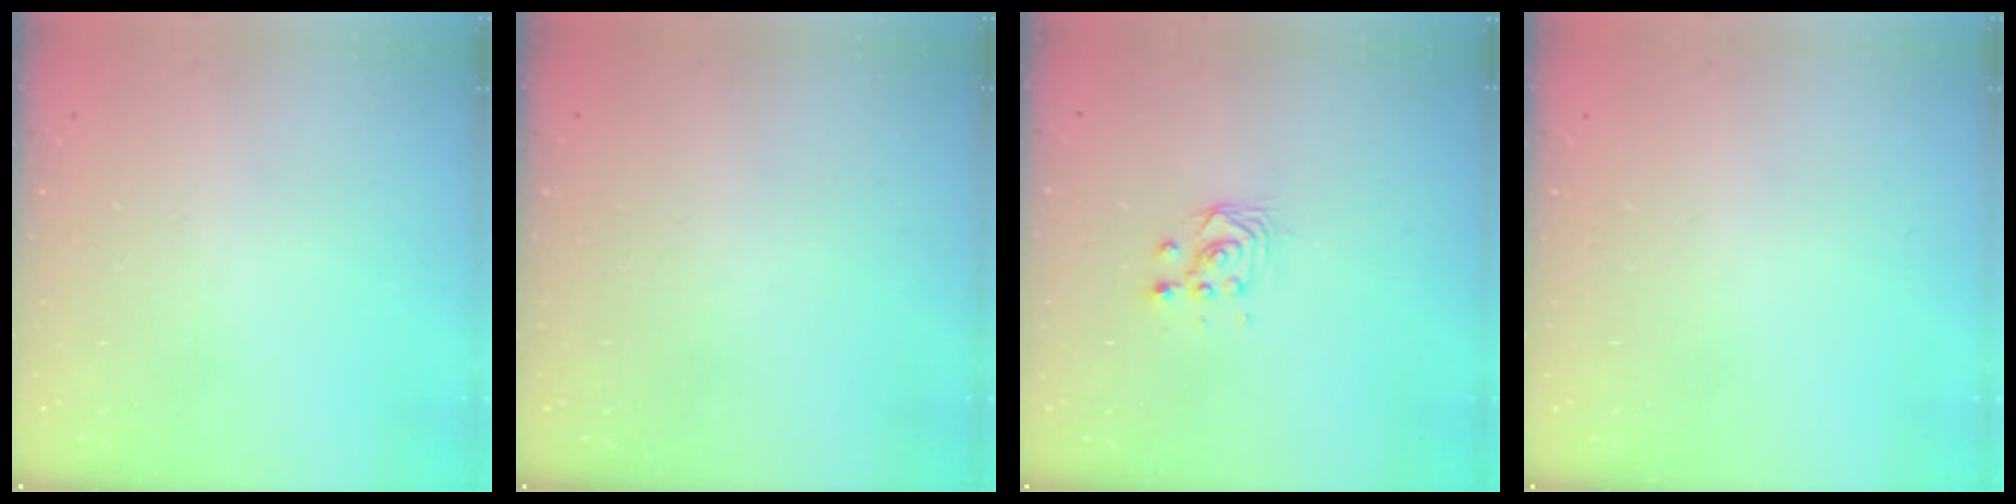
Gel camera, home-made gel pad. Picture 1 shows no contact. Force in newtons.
{"total": 0.0}
{"total": 3.0, "press": 3.0, "slide": 0.1}
{"total": 0.0}